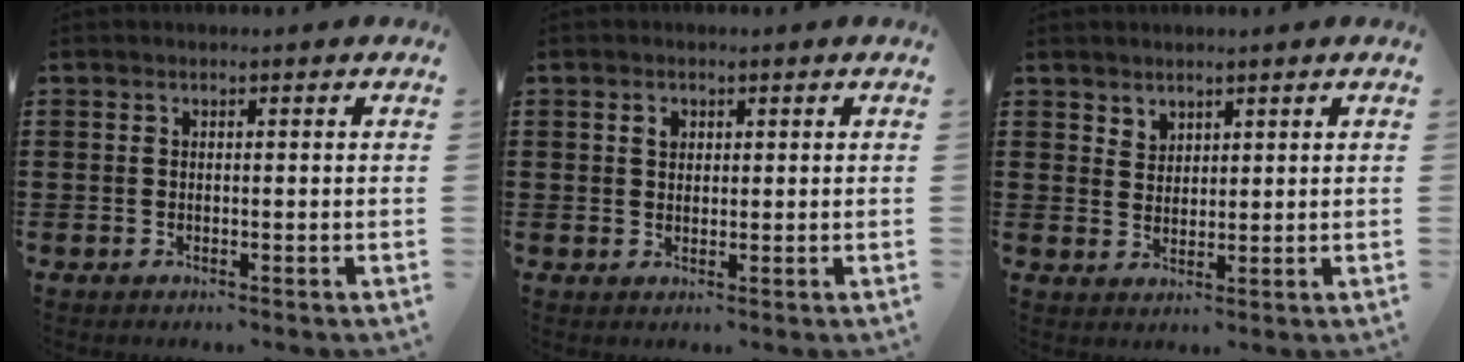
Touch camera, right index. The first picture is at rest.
{"total": 1.7, "force": [0.7, 1.2, 0.9], "torque": [-0.020, 0.007, 0.012]}
{"total": 2.6, "force": [2.1, 1.4, 0.0], "torque": [-0.006, 0.004, 0.042]}